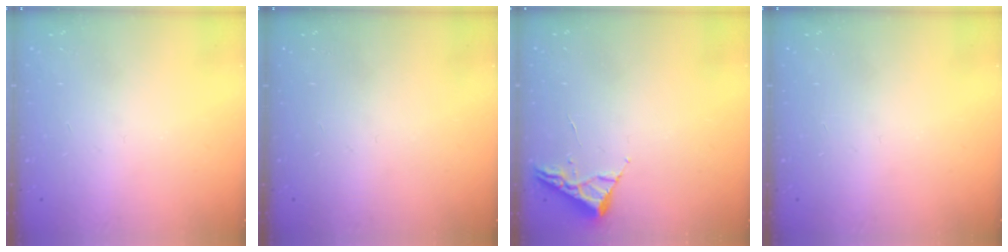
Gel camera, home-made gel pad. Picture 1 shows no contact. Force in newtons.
{"total": 0.0}
{"total": 2.6, "press": 2.6, "slide": 0.3}
{"total": 0.0}